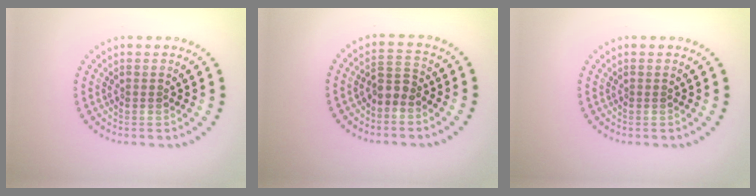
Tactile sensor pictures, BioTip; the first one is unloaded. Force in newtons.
{"total": 1.9, "press": 1.6, "slide": 1.0}
{"total": 0.0}